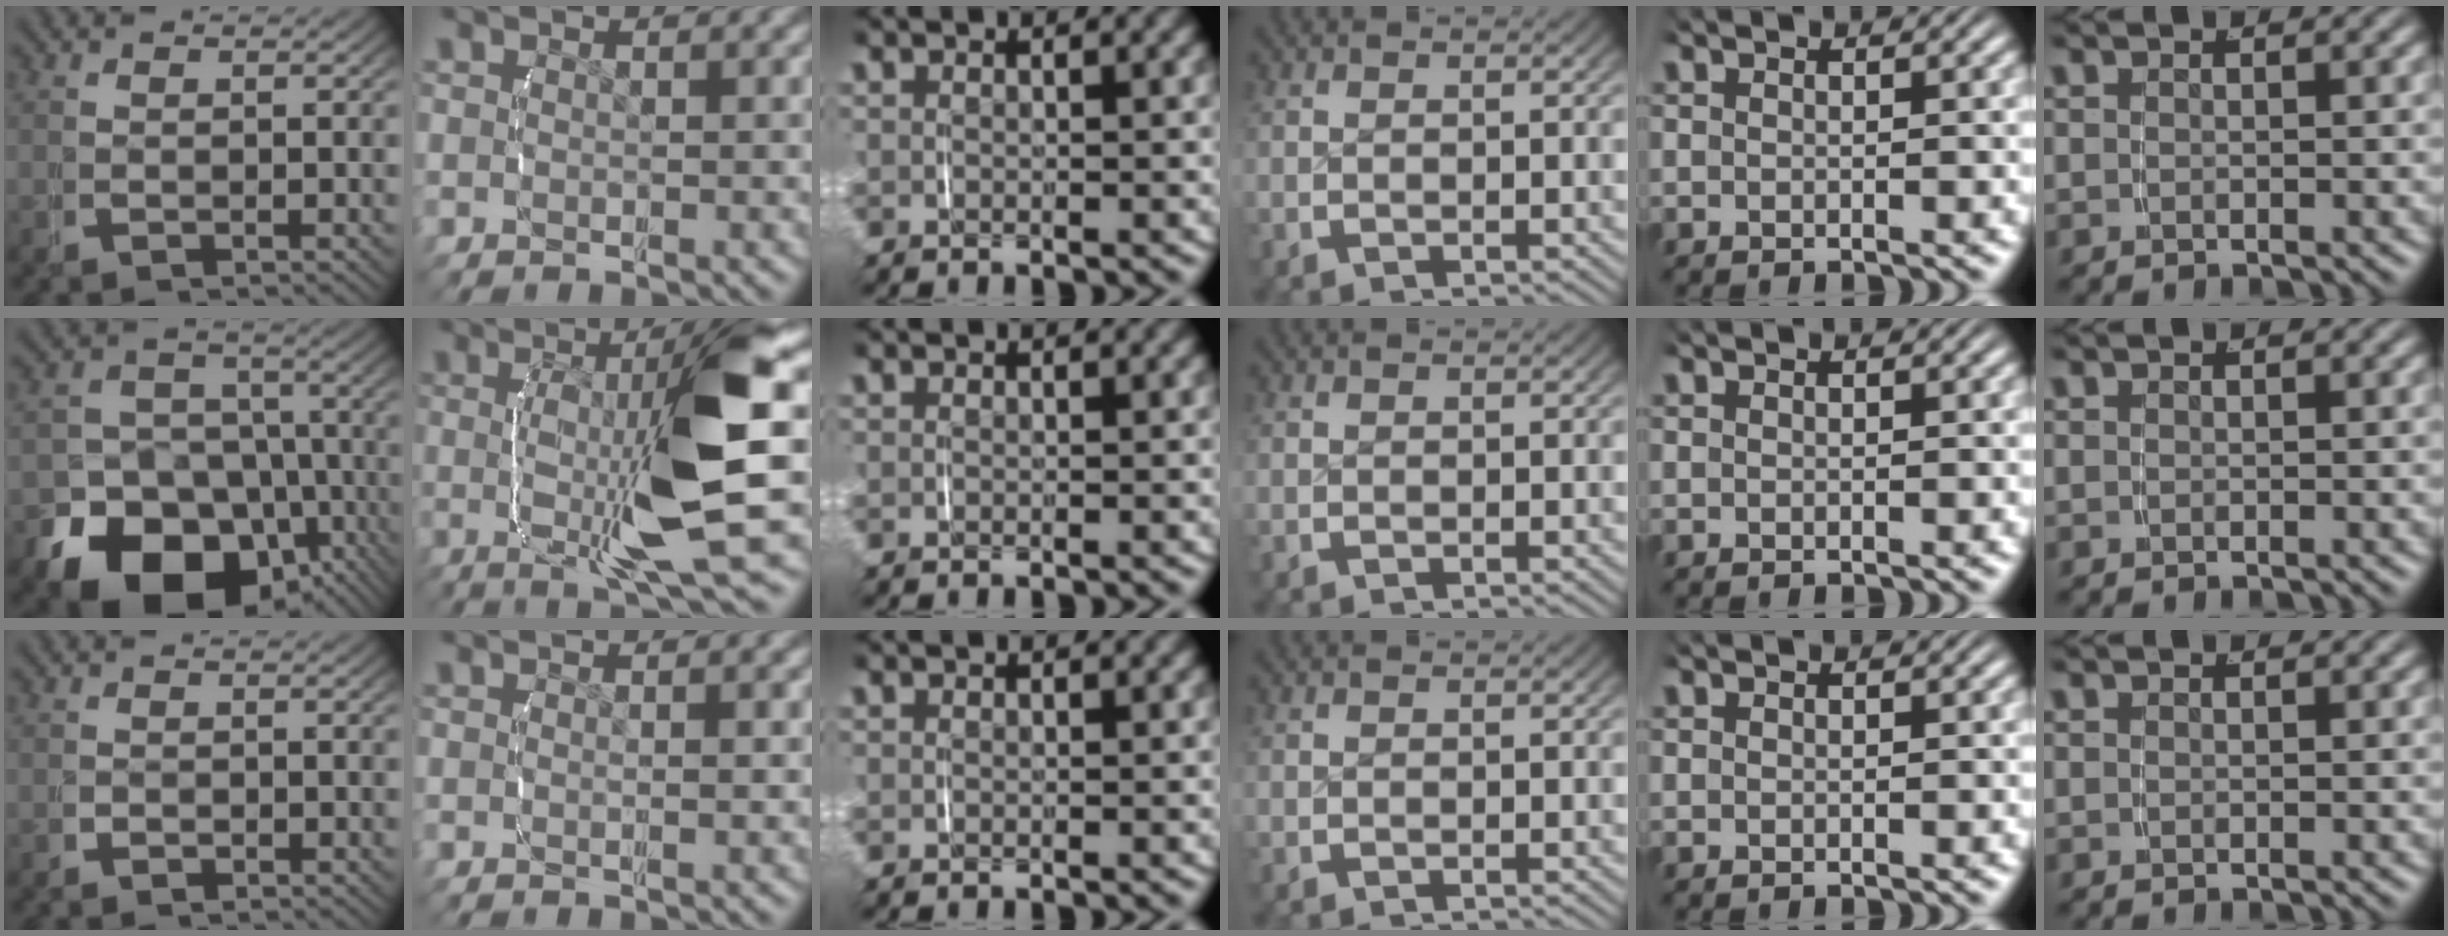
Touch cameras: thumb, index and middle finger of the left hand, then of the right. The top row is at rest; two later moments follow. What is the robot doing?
{"motion": "lift_and_place", "object": "jar lid"}